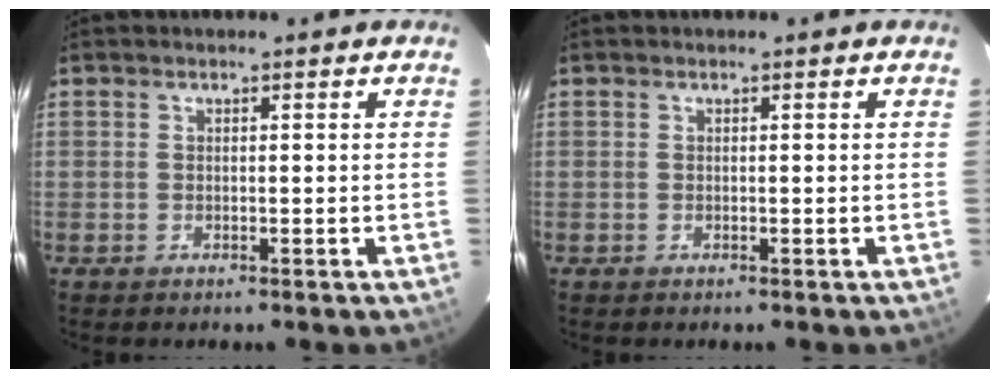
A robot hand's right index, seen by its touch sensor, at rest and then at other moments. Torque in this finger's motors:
{"motor_torque": [0.14, -0.03, 0.04, 0.01]}